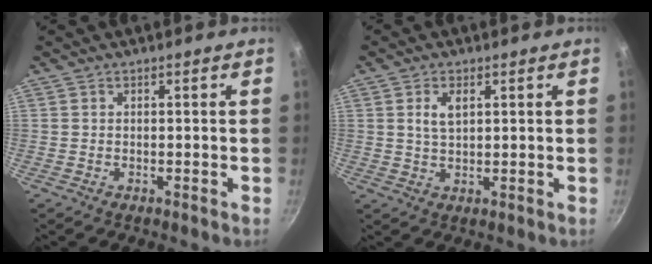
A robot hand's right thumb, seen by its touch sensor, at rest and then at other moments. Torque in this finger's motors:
{"motor_torque": [-0.04, -0.41, -0.11, 0.06, 0.14]}